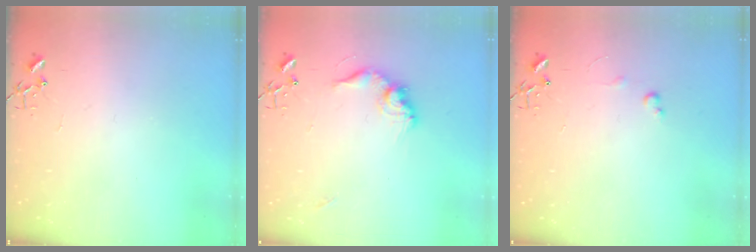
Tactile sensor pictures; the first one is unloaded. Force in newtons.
{"total": 12.6, "press": 12.6, "slide": 0.7}
{"total": 4.2, "press": 4.2, "slide": 0.6}